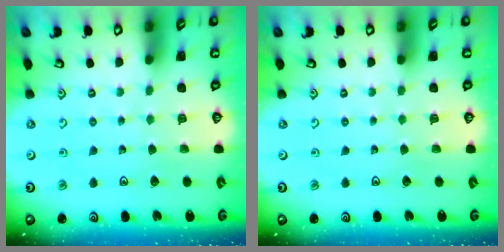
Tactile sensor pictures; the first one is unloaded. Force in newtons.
{"total": 0.0}